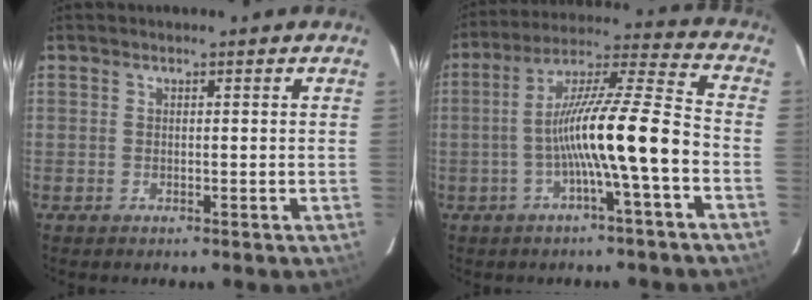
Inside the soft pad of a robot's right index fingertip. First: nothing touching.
{"total": 14.2, "force": [-4.4, -0.3, 13.4], "torque": [-0.238, 0.016, -0.079]}